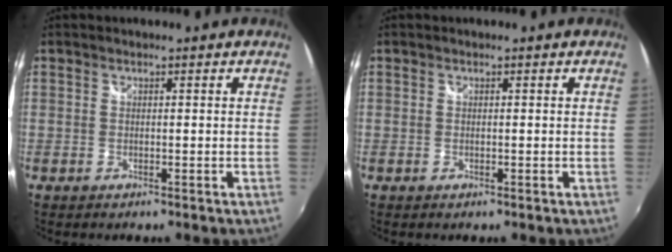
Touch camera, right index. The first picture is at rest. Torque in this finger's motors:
{"motor_torque": [0.35, 0.20, 0.17, 0.03]}